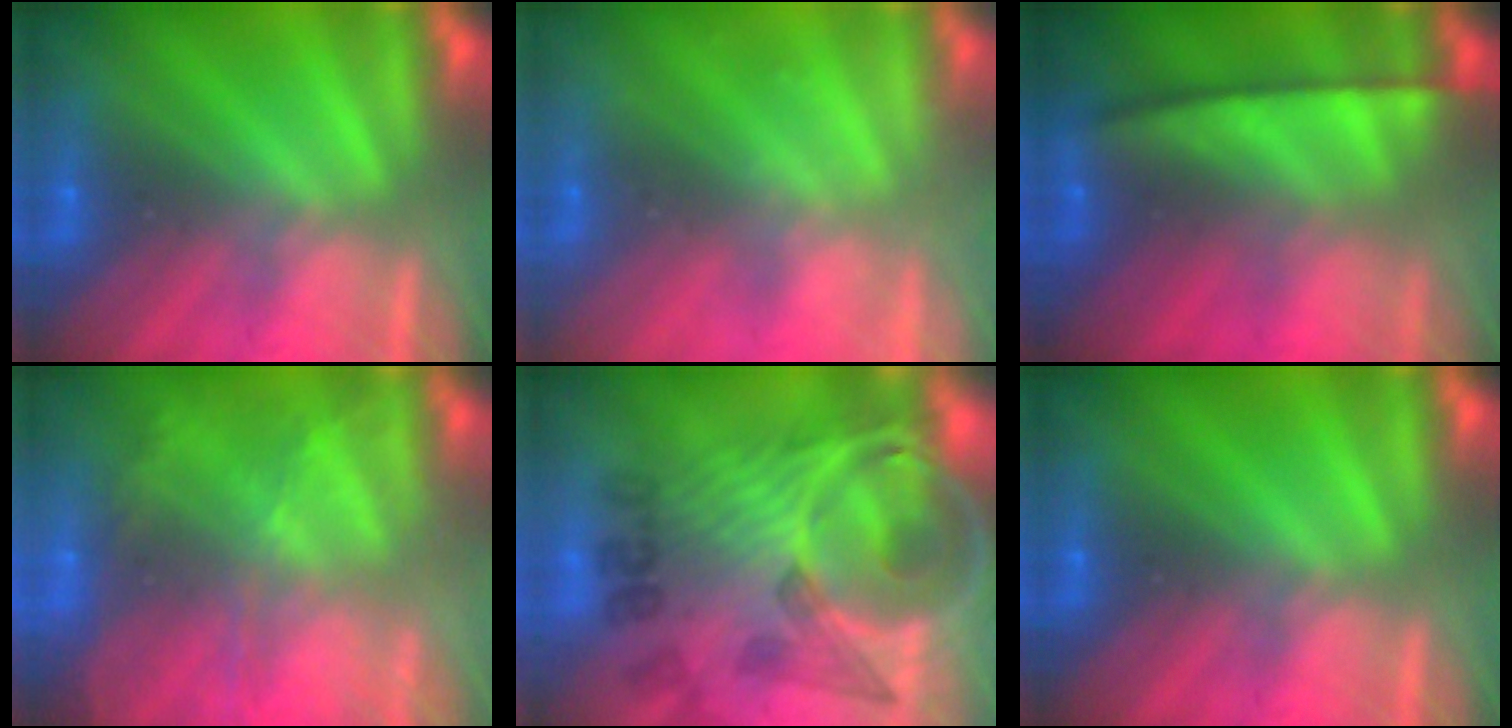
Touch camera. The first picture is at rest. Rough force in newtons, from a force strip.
{"total": 2.3}
{"total": 6.7}
{"total": 7.0}
{"total": 7.3}
{"total": 0.0}